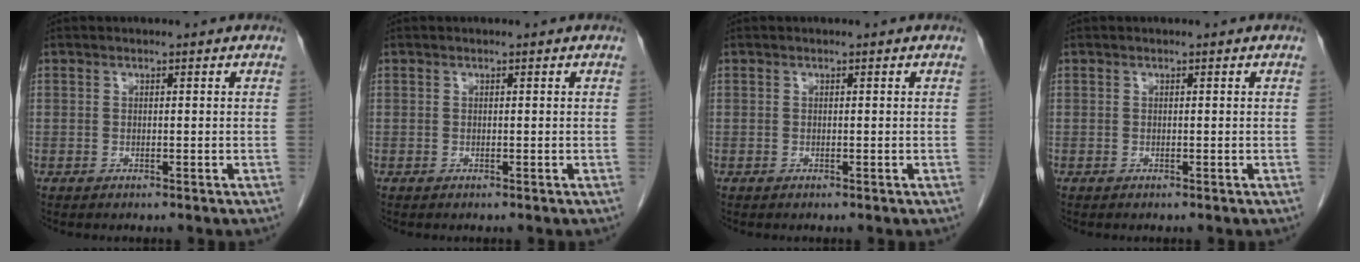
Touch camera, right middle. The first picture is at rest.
{"total": 0.0}
{"total": 0.0}
{"total": 0.0}